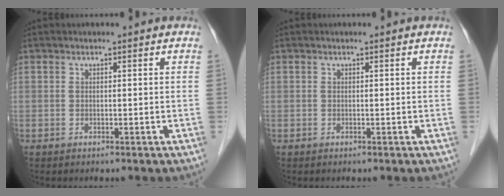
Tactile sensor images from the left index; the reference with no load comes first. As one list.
[{"total": 0.0}]